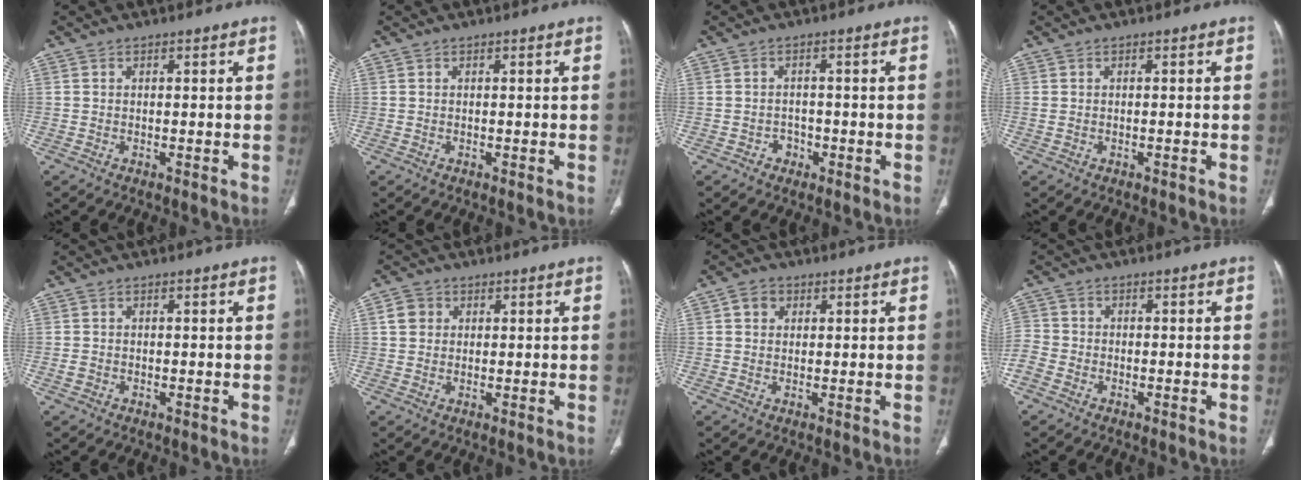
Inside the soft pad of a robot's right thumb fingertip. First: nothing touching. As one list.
[{"total": 0.0}, {"total": 2.2, "force": [-1.2, 1.7, 0.5], "torque": [0.002, 0.013, -0.019]}, {"total": 0.6, "force": [-0.2, 0.3, 0.4], "torque": [-0.017, 0.009, 0.000]}, {"total": 1.1, "force": [-0.5, 0.9, 0.5], "torque": [-0.014, 0.005, -0.008]}, {"total": 3.4, "force": [0.9, 3.0, 1.3], "torque": [-0.008, 0.004, 0.014]}, {"total": 2.9, "force": [0.9, 2.4, 1.2], "torque": [-0.006, 0.004, 0.012]}, {"total": 4.8, "force": [-2.7, 3.6, 1.6], "torque": [-0.036, 0.012, -0.059]}]